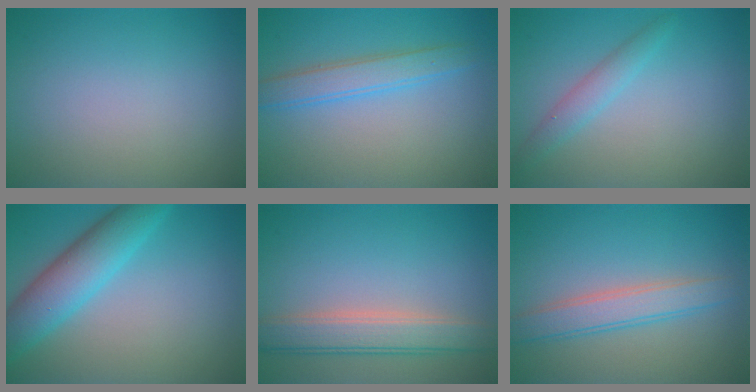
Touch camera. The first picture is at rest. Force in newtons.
{"total": 3.0, "press": 3.0, "slide": 0.0}
{"total": 1.9, "press": 1.9, "slide": 0.0}
{"total": 5.7, "press": 5.7, "slide": 0.1}
{"total": 4.2, "press": 4.2, "slide": 0.4}
{"total": 3.4, "press": 3.4, "slide": 0.1}